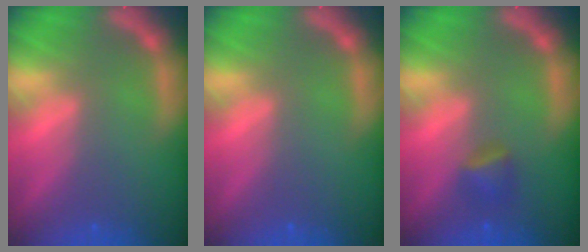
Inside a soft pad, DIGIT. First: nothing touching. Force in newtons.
{"total": 0.0}
{"total": 1.9}